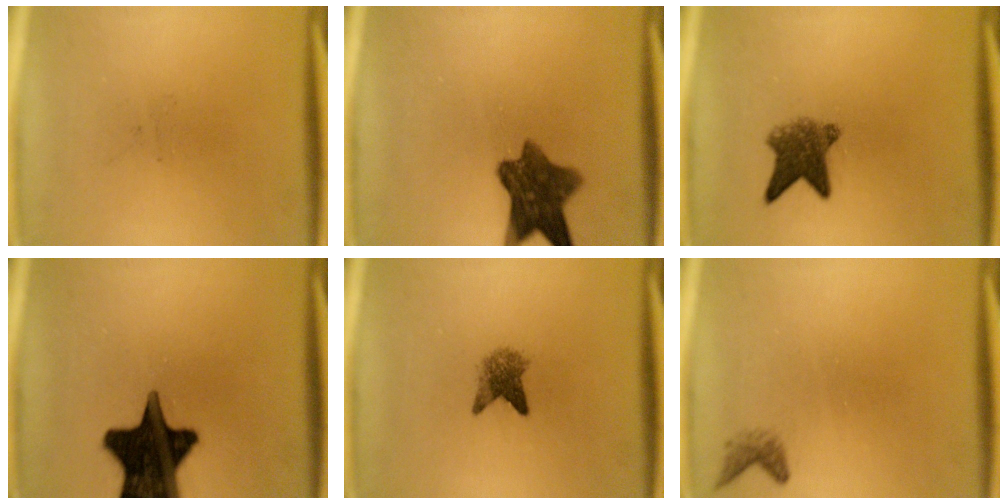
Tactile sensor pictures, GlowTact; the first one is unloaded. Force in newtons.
{"total": 9.1}
{"total": 5.6}
{"total": 19.4}
{"total": 3.2}
{"total": 1.3}